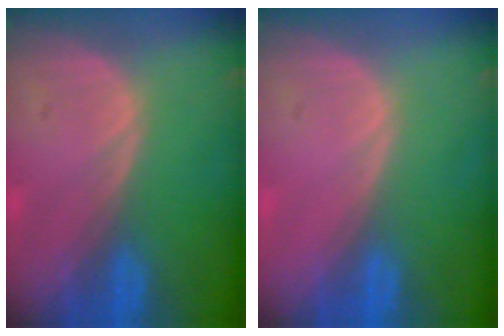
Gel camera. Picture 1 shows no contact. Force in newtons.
{"total": 0.0}